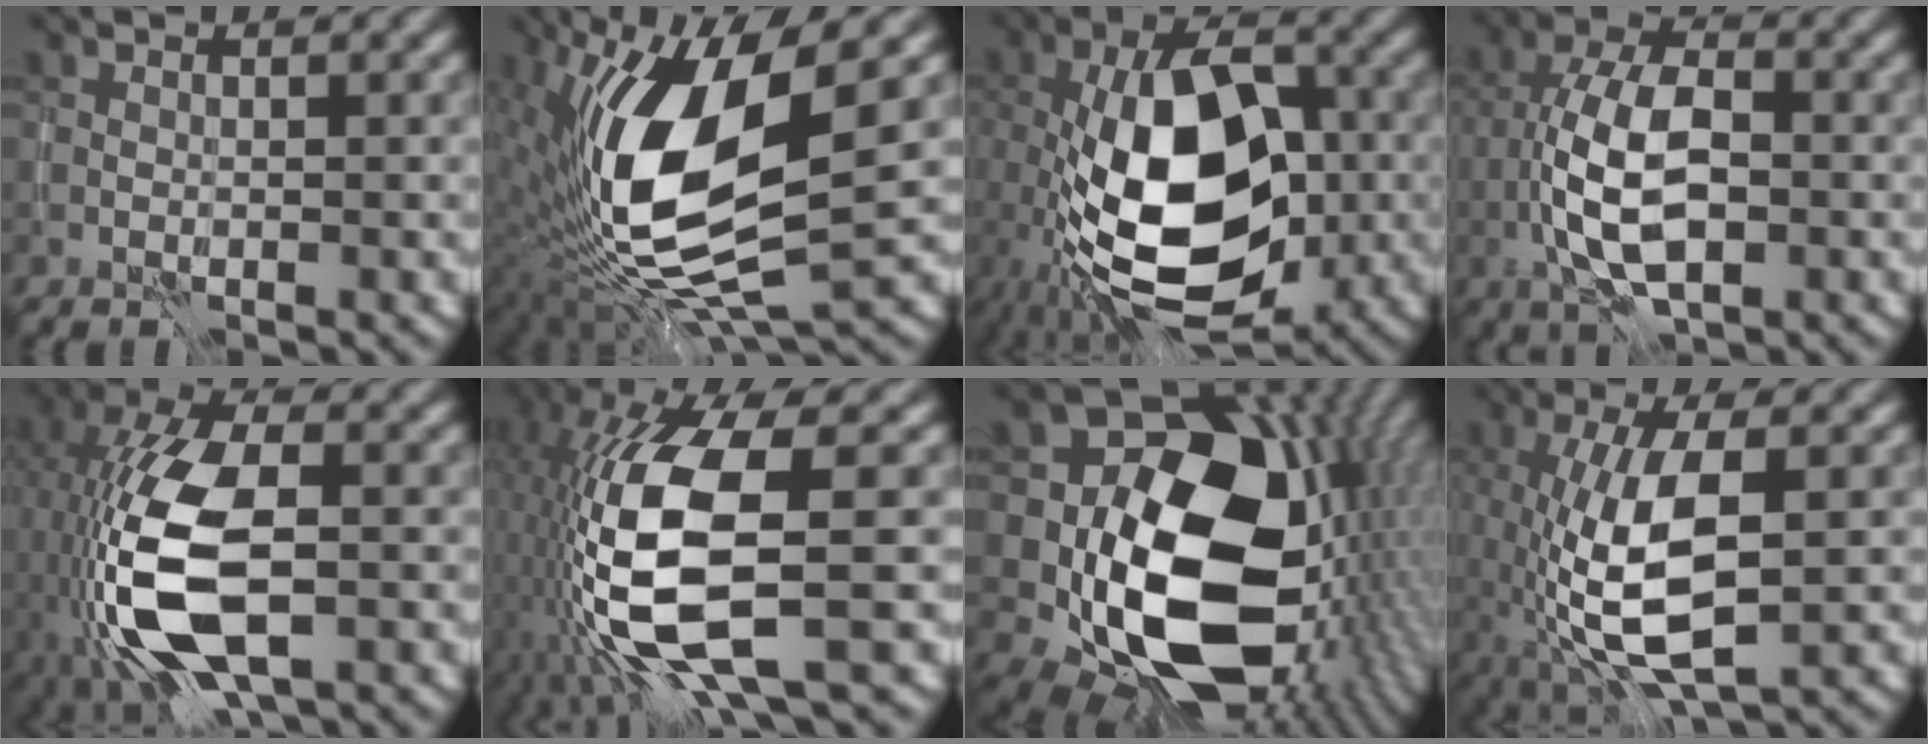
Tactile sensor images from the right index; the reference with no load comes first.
{"total": 12.8, "force": [0.5, 4.4, 12.0], "torque": [-0.239, -0.012, 0.010]}
{"total": 13.8, "force": [-3.0, 7.2, 11.5], "torque": [-0.206, -0.002, -0.063]}
{"total": 8.4, "force": [-1.9, 4.0, 7.1], "torque": [-0.141, 0.007, -0.039]}
{"total": 12.2, "force": [-3.0, 5.6, 10.4], "torque": [-0.226, 0.000, -0.059]}
{"total": 12.8, "force": [-2.4, 5.4, 11.4], "torque": [-0.243, -0.015, -0.045]}
{"total": 19.0, "force": [-1.2, 14.3, 12.5], "torque": [-0.230, -0.041, 0.000]}
{"total": 8.8, "force": [-1.6, 3.3, 8.1], "torque": [-0.173, -0.007, -0.027]}